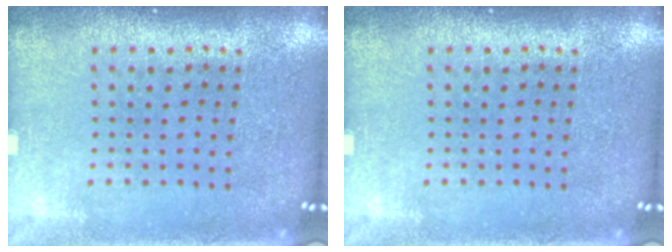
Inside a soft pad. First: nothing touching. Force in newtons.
{"total": 0.0}